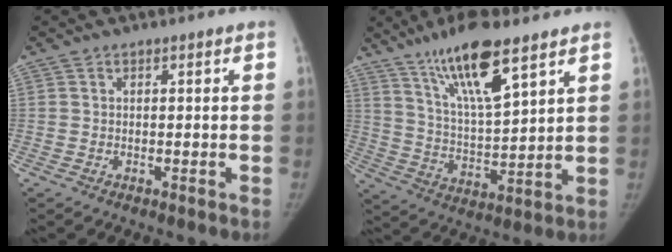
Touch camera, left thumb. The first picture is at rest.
{"total": 14.9, "force": [9.7, 3.4, 10.9], "torque": [-0.186, -0.048, 0.187]}